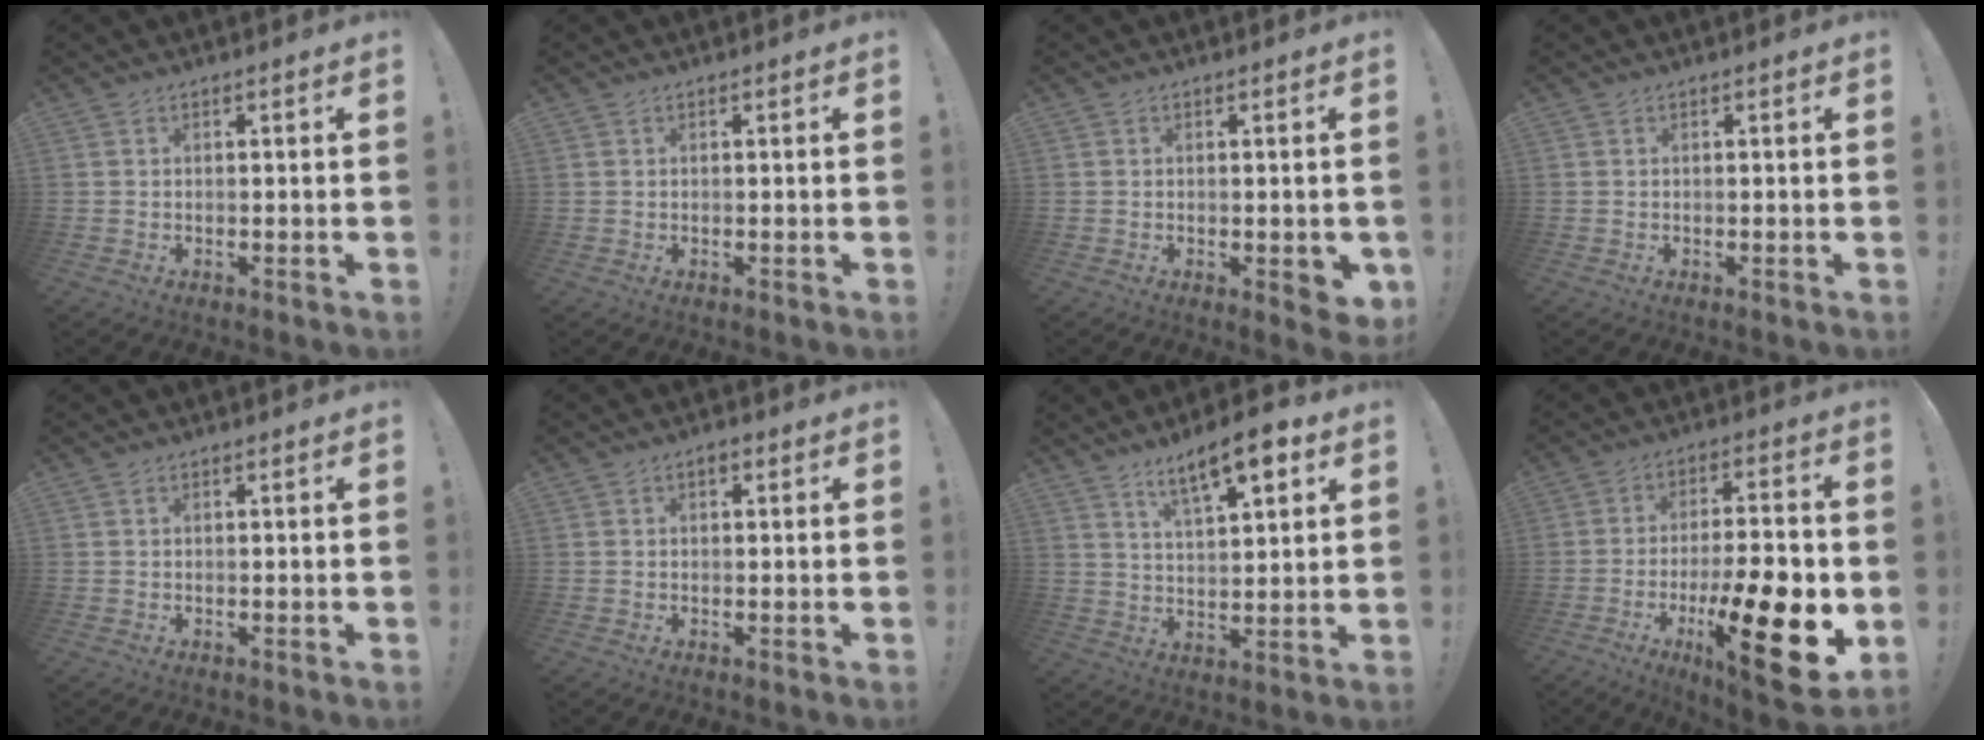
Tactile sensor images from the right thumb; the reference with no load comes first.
{"total": 0.0}
{"total": 3.9, "force": [-0.6, 1.6, 3.5], "torque": [-0.037, -0.003, -0.004]}
{"total": 0.0}
{"total": 0.0}
{"total": 1.5, "force": [0.4, 0.9, 1.1], "torque": [-0.015, 0.002, 0.005]}
{"total": 11.3, "force": [7.2, 3.3, 8.0], "torque": [-0.130, -0.031, 0.121]}
{"total": 21.9, "force": [-6.7, 6.2, 20.0], "torque": [-0.305, 0.024, -0.096]}